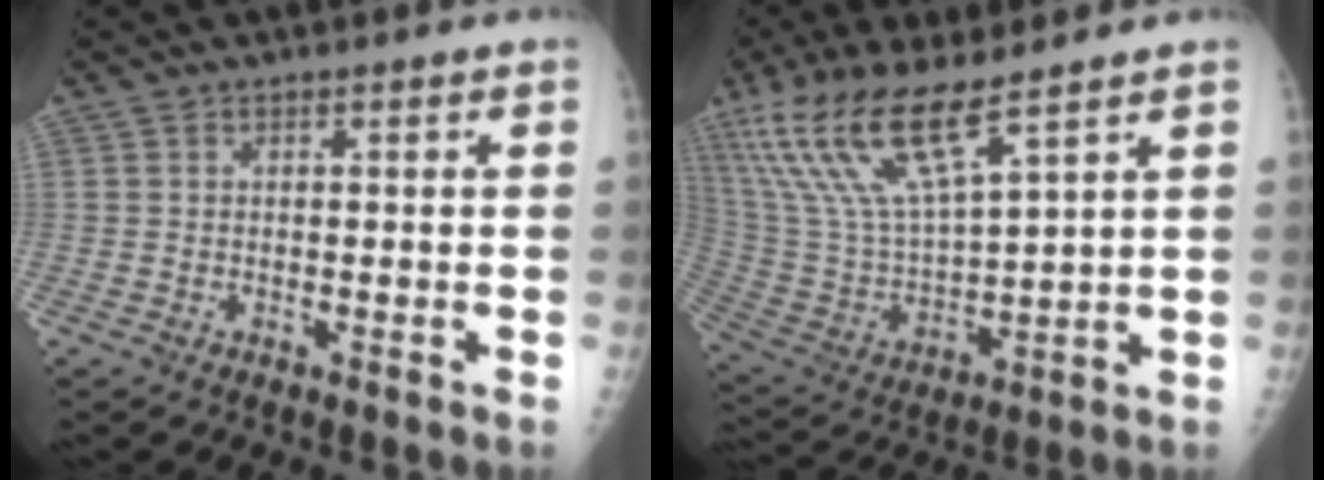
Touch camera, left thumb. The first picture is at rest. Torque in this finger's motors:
{"motor_torque": [1.28, 0.07, 1.66, -1.14, 0.58]}